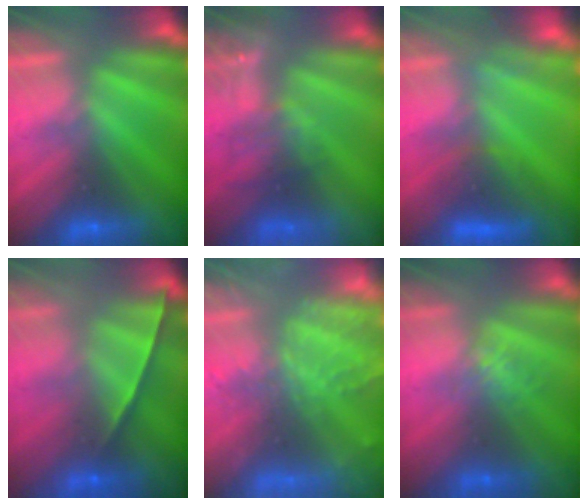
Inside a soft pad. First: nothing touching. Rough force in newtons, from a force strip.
{"total": 4.4}
{"total": 5.3}
{"total": 1.1}
{"total": 5.8}
{"total": 1.4}